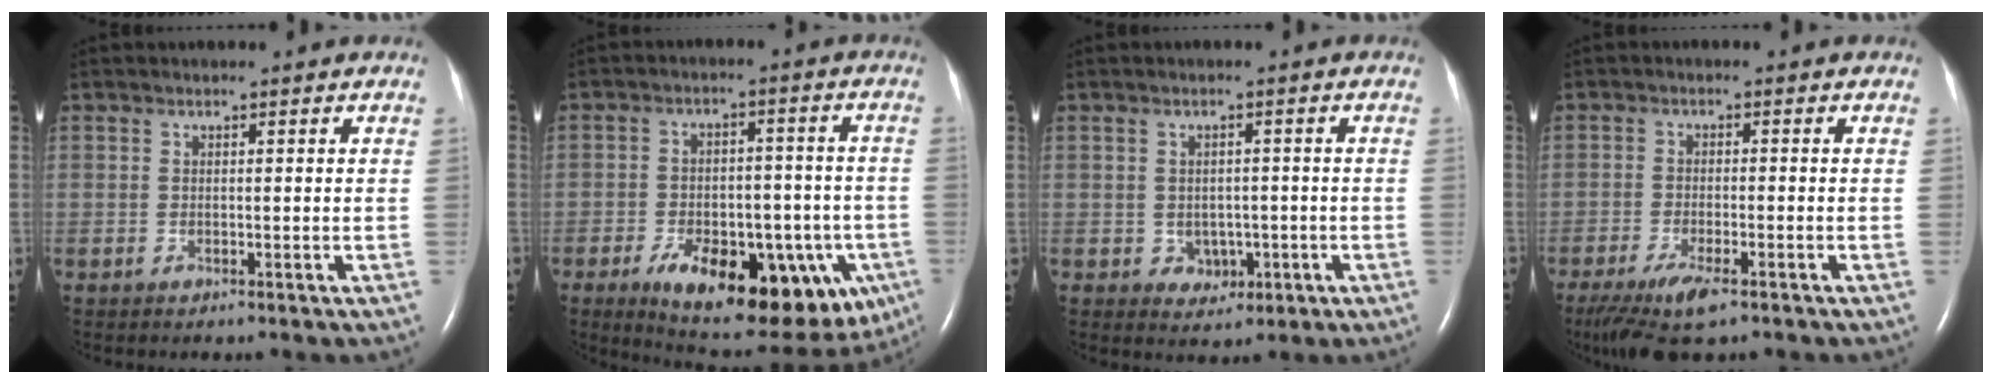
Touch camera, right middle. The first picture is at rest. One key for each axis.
{"total": 21.3, "fx": -10.1, "fy": 9.6, "fz": 16.0, "tx": -0.167, "ty": 0.001, "tz": -0.127}
{"total": 3.5, "fx": -0.9, "fy": 2.9, "fz": 1.7, "tx": -0.021, "ty": 0.007, "tz": 0.001}
{"total": 7.2, "fx": -4.9, "fy": 1.6, "fz": 5.0, "tx": -0.094, "ty": -0.018, "tz": -0.081}